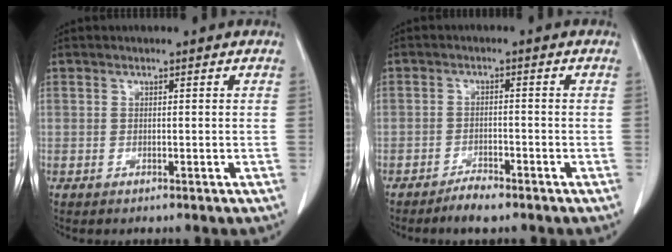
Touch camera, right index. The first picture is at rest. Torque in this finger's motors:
{"motor_torque": [0.38, -0.34, 0.24, 0.07]}